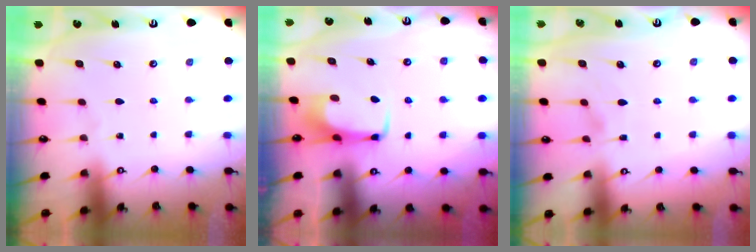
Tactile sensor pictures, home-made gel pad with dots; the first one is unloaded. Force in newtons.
{"total": 3.0, "press": 2.9, "slide": 0.4}
{"total": 1.7, "press": 1.4, "slide": 1.0}